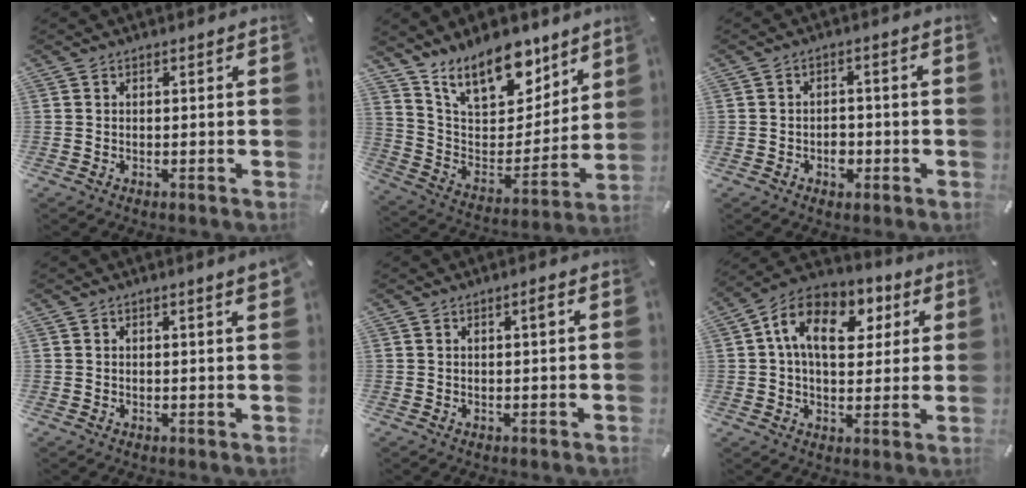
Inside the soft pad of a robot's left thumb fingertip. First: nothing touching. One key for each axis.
{"total": 17.3, "fx": 13.6, "fy": 7.9, "fz": 7.2, "tx": -0.123, "ty": -0.107, "tz": 0.245}
{"total": 3.6, "fx": -1.3, "fy": 2.7, "fz": 2.0, "tx": -0.029, "ty": 0.000, "tz": -0.023}
{"total": 1.7, "fx": 1.2, "fy": 0.1, "fz": 1.1, "tx": -0.023, "ty": 0.001, "tz": 0.022}
{"total": 1.5, "fx": 0.7, "fy": 0.1, "fz": 1.3, "tx": -0.028, "ty": -0.001, "tz": 0.012}
{"total": 14.7, "fx": 4.9, "fy": 9.9, "fz": 9.7, "tx": -0.155, "ty": -0.004, "tz": 0.086}